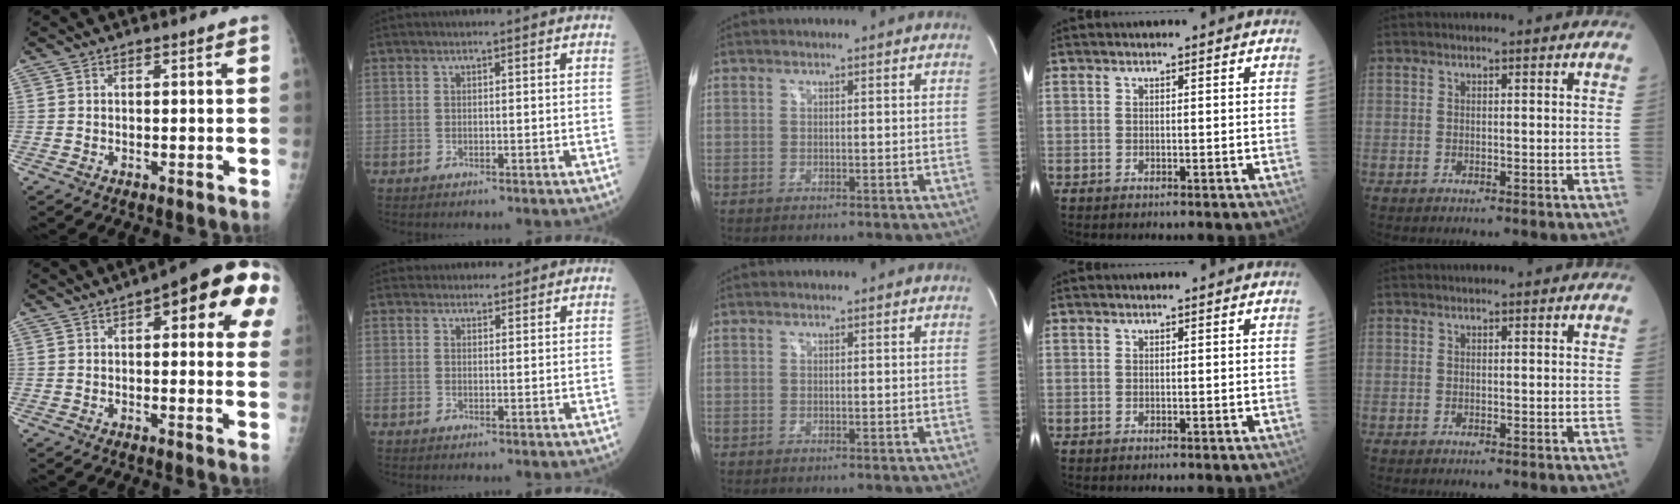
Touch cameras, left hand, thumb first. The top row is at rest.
{"thumb": {"total": 17.5, "force": [6.6, 6.2, 15.0], "torque": [-0.159, 0.004, 0.071]}, "index": {"total": 3.8, "force": [3.6, 1.4, 0.2], "torque": [0.006, 0.015, 0.044]}}